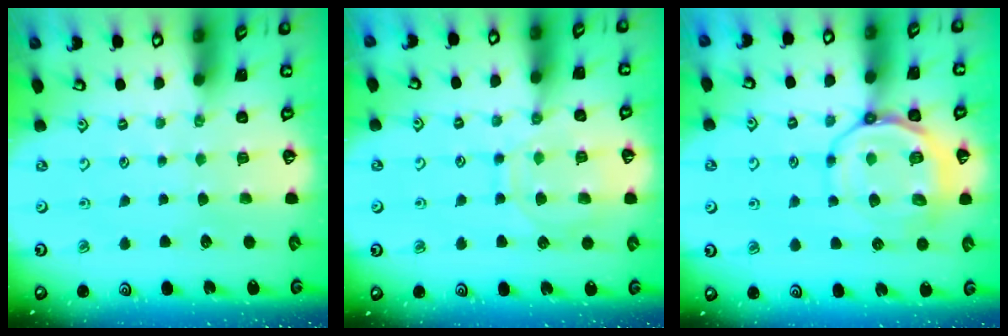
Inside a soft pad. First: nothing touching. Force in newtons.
{"total": 11.2, "press": 11.1, "slide": 1.1}
{"total": 13.0, "press": 12.8, "slide": 2.0}